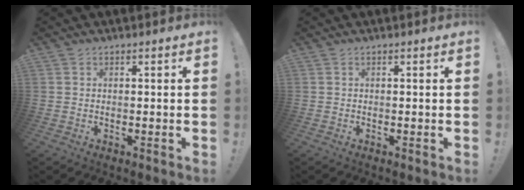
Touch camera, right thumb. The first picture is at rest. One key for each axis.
{"total": 0.0}